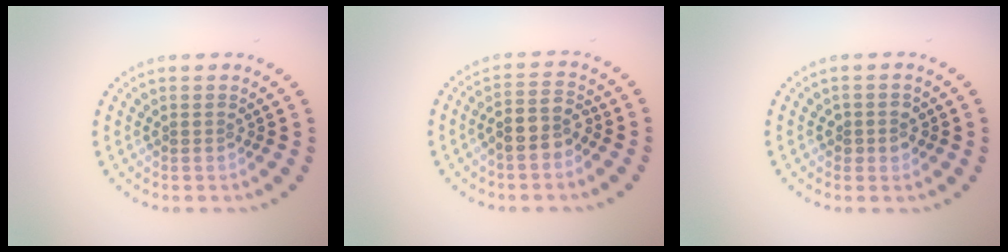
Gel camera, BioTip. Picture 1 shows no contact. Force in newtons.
{"total": 3.0, "press": 2.7, "slide": 1.3}
{"total": 1.6, "press": 1.4, "slide": 0.6}